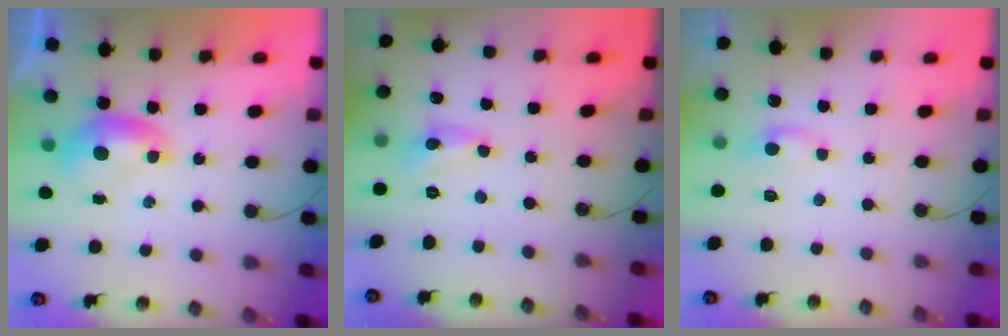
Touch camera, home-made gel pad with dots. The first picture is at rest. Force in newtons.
{"total": 2.5, "press": 2.5, "slide": 0.3}
{"total": 0.6, "press": 0.4, "slide": 0.4}